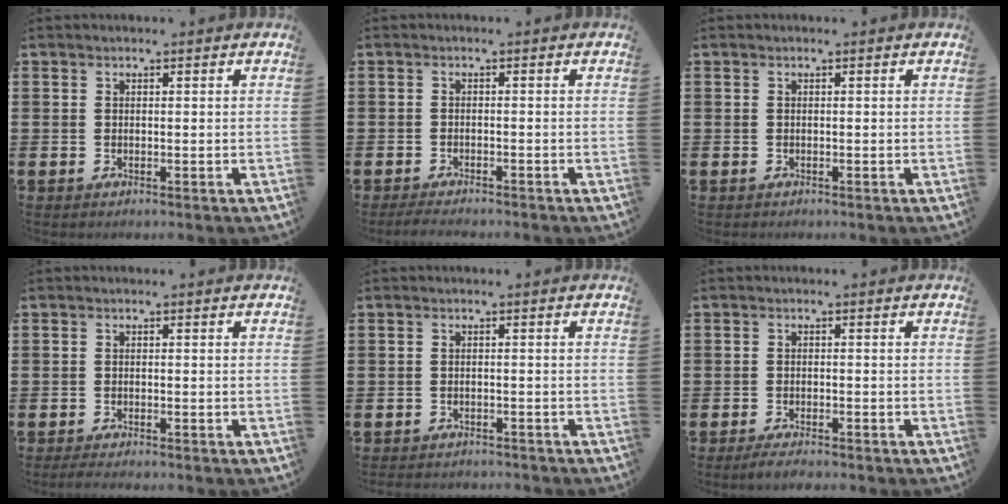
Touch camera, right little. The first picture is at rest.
{"total": 1.4, "force": [-1.3, 0.1, 0.5], "torque": [-0.011, 0.003, -0.026]}
{"total": 0.0}
{"total": 1.0, "force": [-0.8, 0.1, 0.6], "torque": [-0.012, -0.001, -0.016]}
{"total": 1.1, "force": [-1.1, 0.0, -0.1], "torque": [-0.003, 0.002, -0.023]}
{"total": 1.6, "force": [-1.4, 0.1, 0.8], "torque": [-0.015, 0.004, -0.028]}